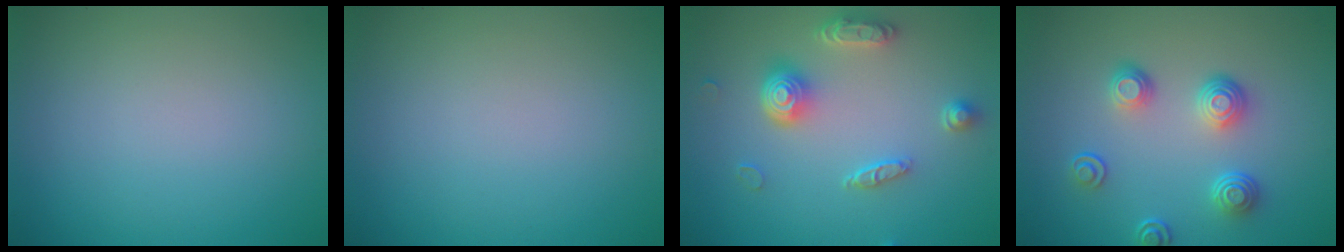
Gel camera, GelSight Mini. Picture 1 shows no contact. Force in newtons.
{"total": 0.0}
{"total": 4.3, "press": 3.4, "slide": 2.6}
{"total": 3.5, "press": 2.8, "slide": 2.2}